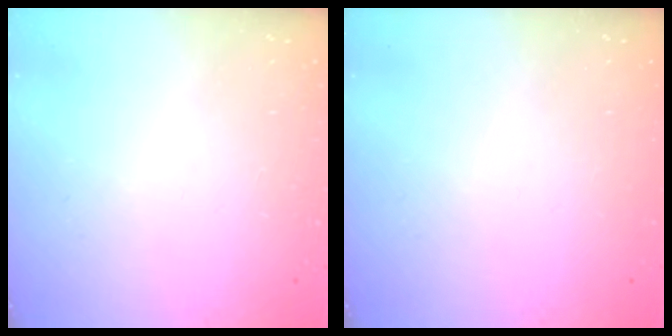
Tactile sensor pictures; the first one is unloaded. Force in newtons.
{"total": 0.0}